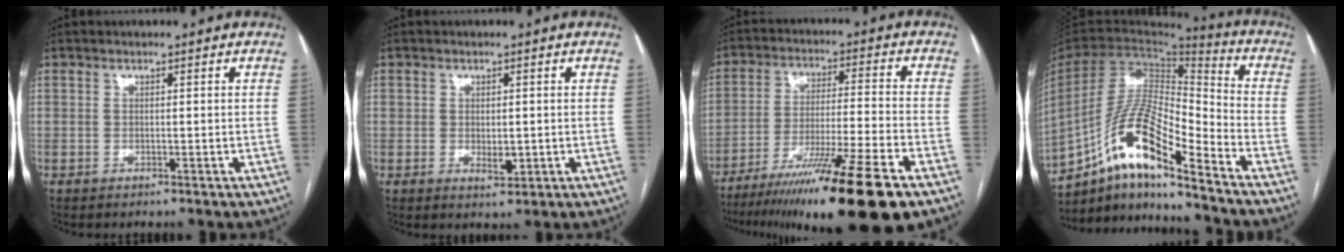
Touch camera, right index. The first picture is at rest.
{"total": 2.7, "force": [-0.2, 1.6, 2.2], "torque": [-0.032, -0.006, 0.003]}
{"total": 20.2, "force": [-14.2, -0.6, 14.4], "torque": [-0.198, -0.040, -0.236]}
{"total": 16.9, "force": [-11.0, 2.8, 12.5], "torque": [-0.247, 0.012, -0.197]}